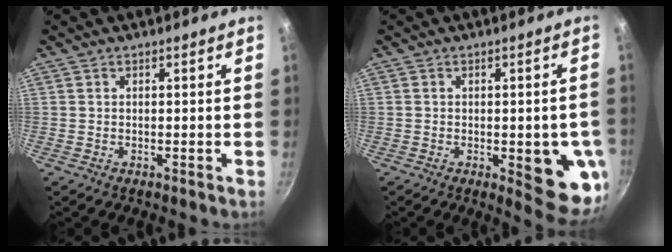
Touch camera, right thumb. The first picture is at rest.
{"total": 10.9, "force": [-2.4, 4.1, 9.9], "torque": [-0.084, -0.005, -0.026]}